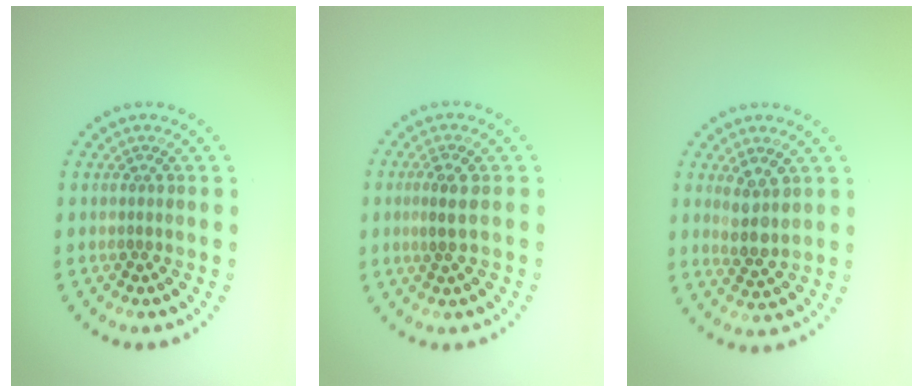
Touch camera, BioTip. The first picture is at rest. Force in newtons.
{"total": 2.0, "press": 1.8, "slide": 1.0}
{"total": 2.5, "press": 2.3, "slide": 1.0}